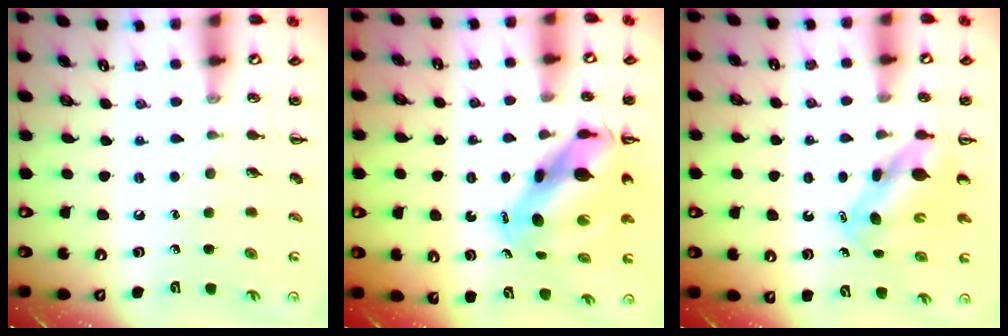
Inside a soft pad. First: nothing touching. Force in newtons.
{"total": 10.0, "press": 9.7, "slide": 2.7}
{"total": 5.4, "press": 5.4, "slide": 0.5}